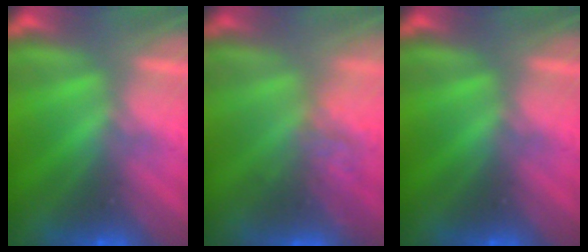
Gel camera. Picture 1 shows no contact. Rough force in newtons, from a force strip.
{"total": 2.9}
{"total": 0.0}